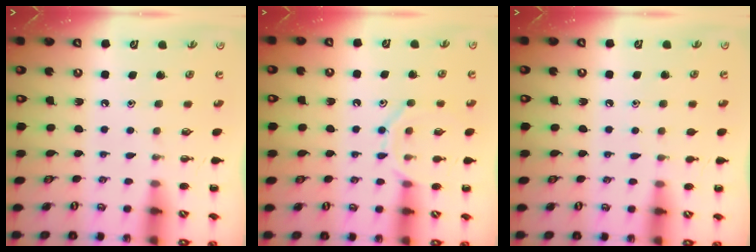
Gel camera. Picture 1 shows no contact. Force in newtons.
{"total": 10.2, "press": 10.1, "slide": 0.6}
{"total": 3.4, "press": 3.1, "slide": 1.2}